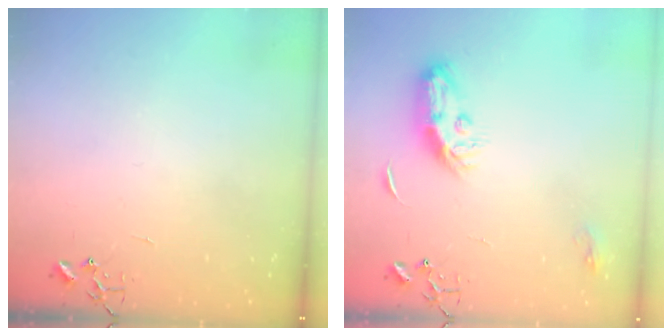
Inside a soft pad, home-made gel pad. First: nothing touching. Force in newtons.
{"total": 8.7, "press": 8.7, "slide": 0.4}